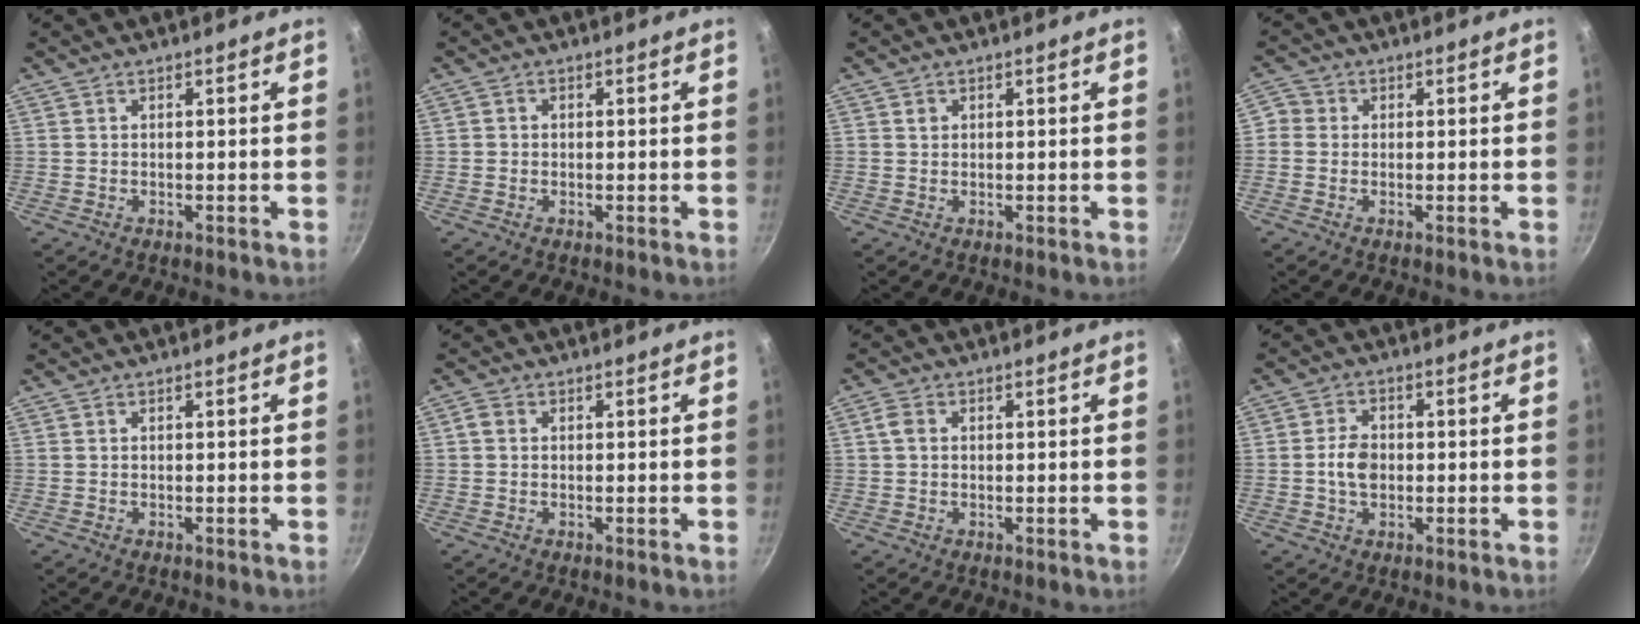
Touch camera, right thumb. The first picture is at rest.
{"total": 0.9, "force": [-0.1, 0.9, 0.3], "torque": [-0.003, 0.002, -0.005]}
{"total": 1.1, "force": [0.4, 0.9, 0.3], "torque": [-0.001, 0.000, 0.006]}
{"total": 2.8, "force": [-0.2, 2.7, 0.7], "torque": [0.000, 0.007, -0.019]}
{"total": 0.0}
{"total": 1.6, "force": [0.2, 1.3, 0.9], "torque": [-0.017, 0.007, 0.001]}
{"total": 2.5, "force": [0.4, 1.9, 1.6], "torque": [-0.031, 0.006, 0.004]}
{"total": 5.1, "force": [-0.5, 3.6, 3.5], "torque": [-0.052, 0.011, -0.013]}